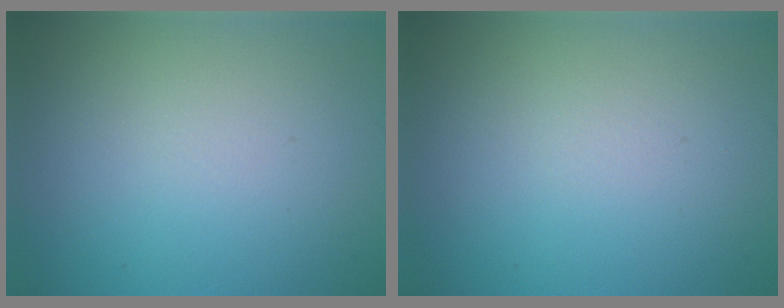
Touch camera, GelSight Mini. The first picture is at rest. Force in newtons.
{"total": 0.0}